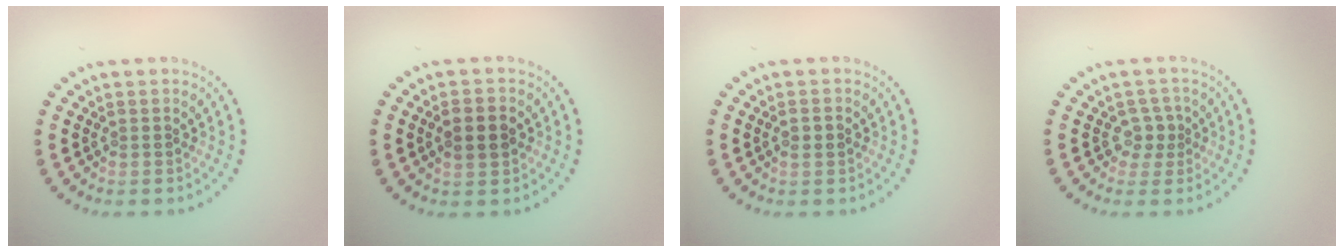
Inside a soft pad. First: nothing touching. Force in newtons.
{"total": 2.4, "press": 2.4, "slide": 0.2}
{"total": 1.1, "press": 1.1, "slide": 0.2}
{"total": 1.8, "press": 1.4, "slide": 1.2}